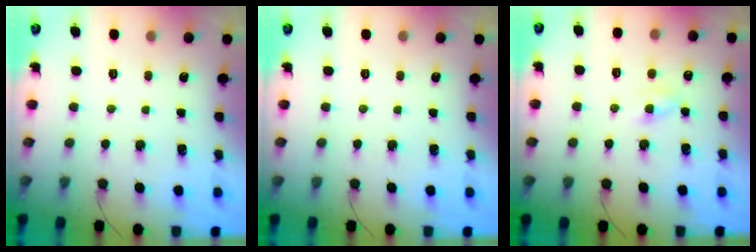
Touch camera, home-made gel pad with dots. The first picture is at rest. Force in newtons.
{"total": 0.0}
{"total": 1.4, "press": 1.1, "slide": 0.8}